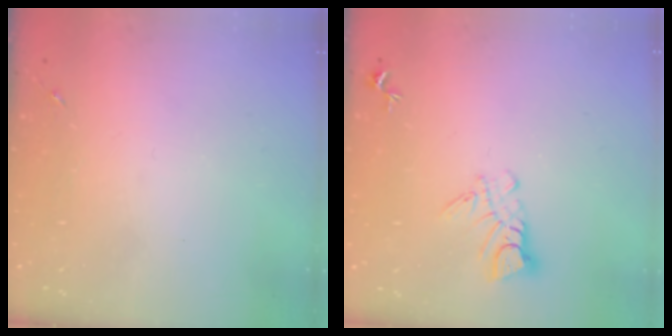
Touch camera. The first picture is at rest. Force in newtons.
{"total": 6.6, "press": 6.5, "slide": 0.6}